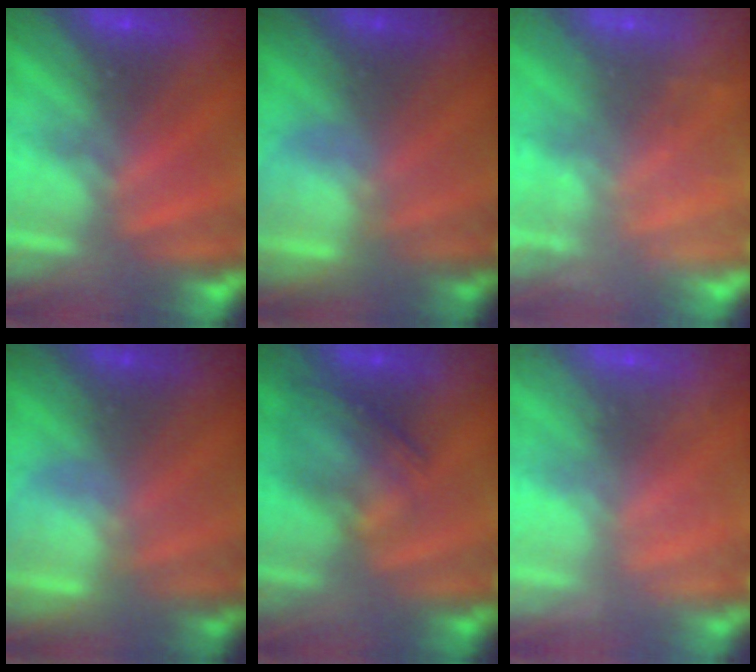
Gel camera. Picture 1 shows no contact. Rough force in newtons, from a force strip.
{"total": 3.8}
{"total": 2.3}
{"total": 3.8}
{"total": 2.0}
{"total": 2.4}